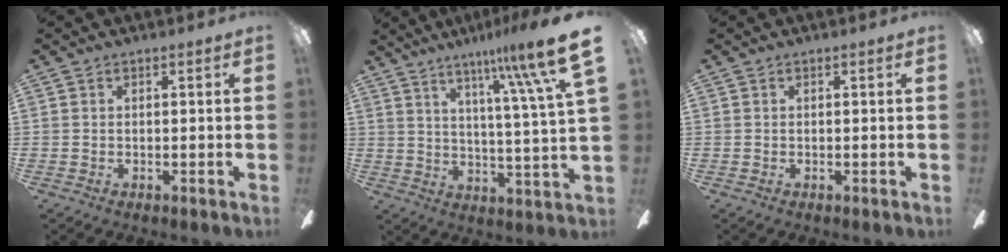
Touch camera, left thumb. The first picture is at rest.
{"total": 14.6, "force": [9.0, 0.5, 11.5], "torque": [-0.181, -0.052, 0.129]}
{"total": 0.0}